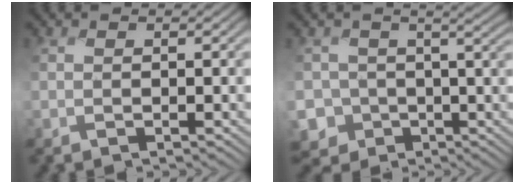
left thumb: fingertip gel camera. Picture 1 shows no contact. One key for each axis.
{"total": 3.8, "fx": -0.2, "fy": 3.8, "fz": 0.4, "tx": -0.012, "ty": -0.021, "tz": -0.021}